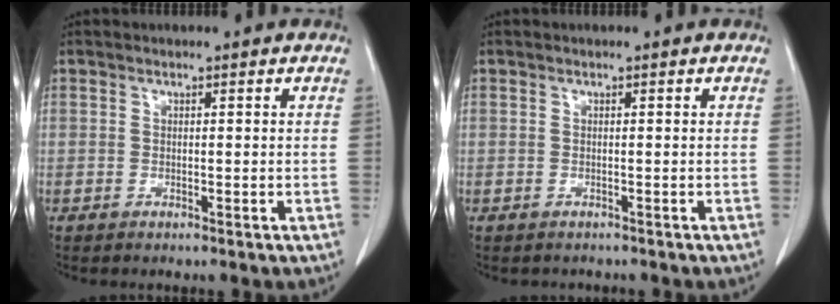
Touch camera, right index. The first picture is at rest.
{"total": 1.0, "force": [-0.9, 0.5, 0.1], "torque": [-0.007, 0.000, -0.012]}